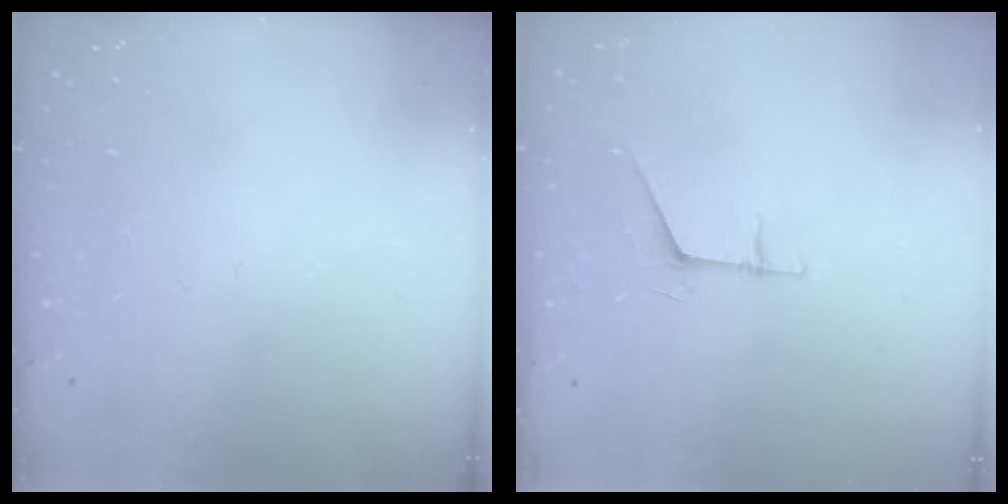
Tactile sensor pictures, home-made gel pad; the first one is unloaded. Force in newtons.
{"total": 5.8, "press": 5.8, "slide": 0.6}